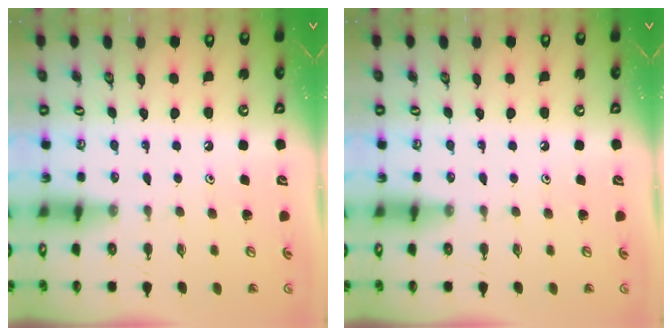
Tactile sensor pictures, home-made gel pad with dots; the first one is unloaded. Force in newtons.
{"total": 0.0}